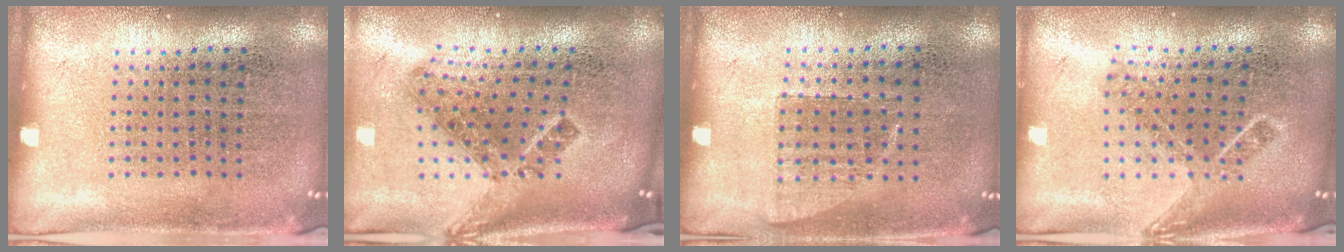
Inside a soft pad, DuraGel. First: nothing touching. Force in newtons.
{"total": 1.9, "press": 1.3, "slide": 1.3}
{"total": 0.7, "press": 0.7, "slide": 0.2}
{"total": 1.7, "press": 1.3, "slide": 1.2}